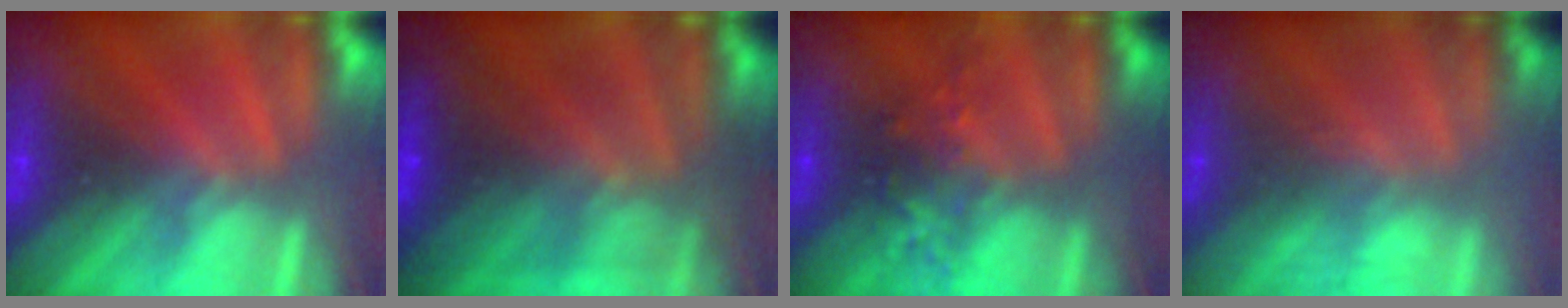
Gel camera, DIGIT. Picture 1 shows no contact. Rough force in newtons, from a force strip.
{"total": 5.5}
{"total": 2.4}
{"total": 3.0}